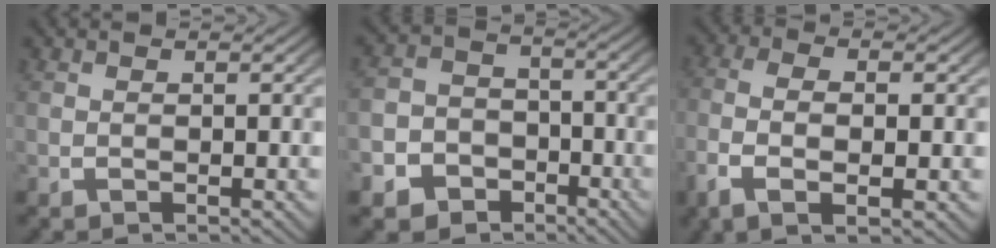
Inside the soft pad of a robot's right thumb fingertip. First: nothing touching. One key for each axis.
{"total": 11.0, "fx": -5.4, "fy": 9.2, "fz": 2.7, "tx": -0.034, "ty": -0.035, "tz": -0.095}
{"total": 5.3, "fx": -0.9, "fy": 2.4, "fz": 4.6, "tx": -0.111, "ty": -0.011, "tz": -0.010}